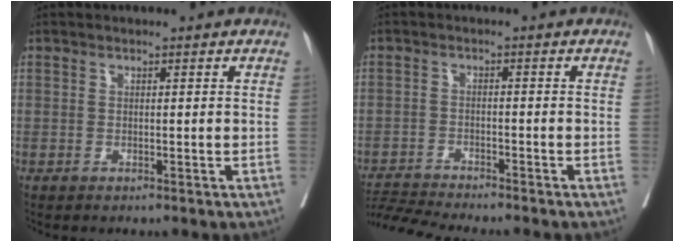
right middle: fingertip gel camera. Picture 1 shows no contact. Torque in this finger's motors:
{"motor_torque": [0.74, -0.80, 0.04, 0.01]}